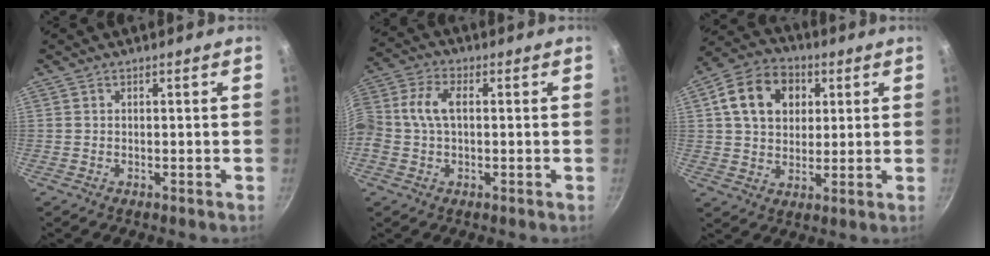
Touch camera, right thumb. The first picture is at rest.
{"total": 7.8, "force": [0.4, 4.8, 6.2], "torque": [-0.134, 0.023, -0.006]}
{"total": 13.1, "force": [3.7, 10.0, 7.6], "torque": [-0.111, 0.008, 0.053]}